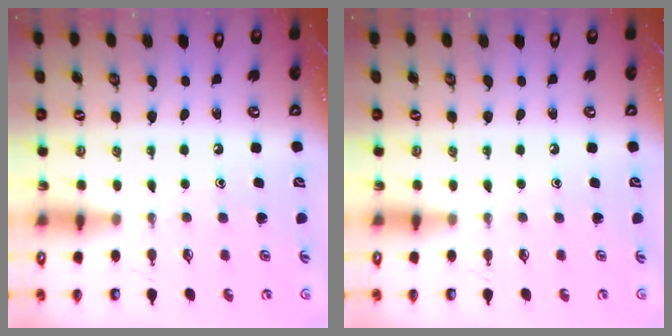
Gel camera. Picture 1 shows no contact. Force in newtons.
{"total": 0.0}